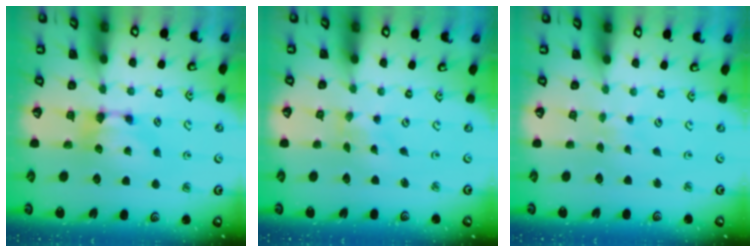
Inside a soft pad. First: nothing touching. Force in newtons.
{"total": 5.0, "press": 4.9, "slide": 0.7}
{"total": 4.0, "press": 4.0, "slide": 0.0}